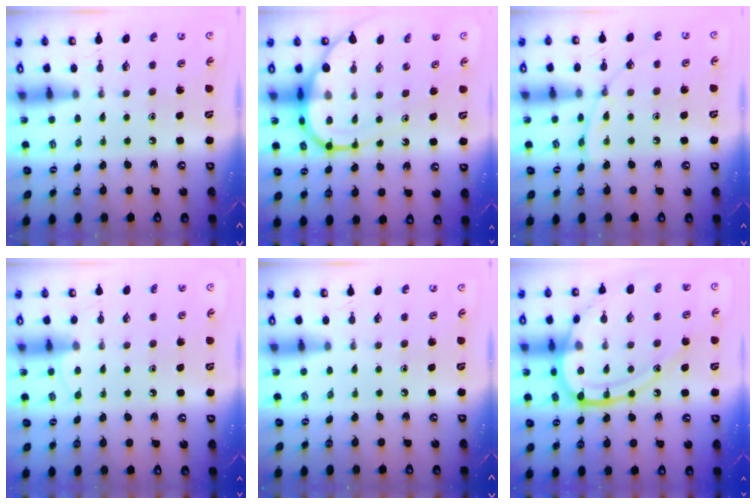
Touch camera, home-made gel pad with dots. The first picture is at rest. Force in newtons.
{"total": 10.2, "press": 10.2, "slide": 1.0}
{"total": 6.1, "press": 6.1, "slide": 0.6}
{"total": 4.9, "press": 4.8, "slide": 0.5}
{"total": 0.0}
{"total": 17.5, "press": 17.4, "slide": 1.7}